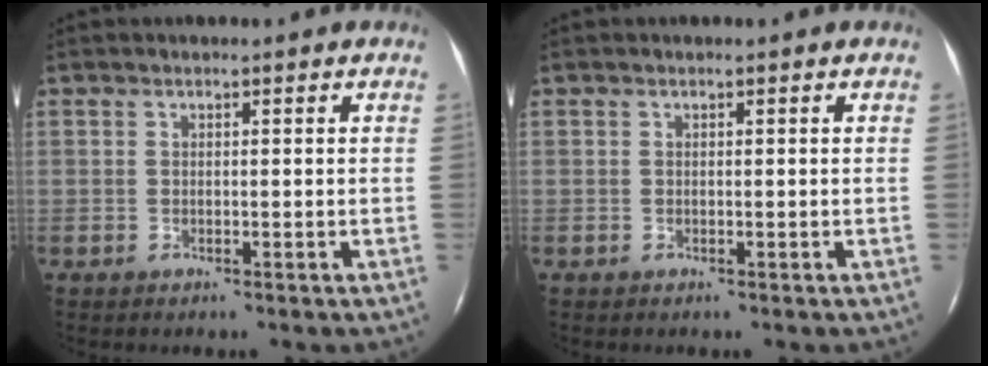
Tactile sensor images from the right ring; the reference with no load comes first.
{"total": 0.0}